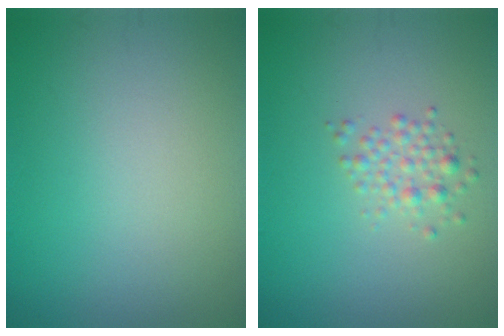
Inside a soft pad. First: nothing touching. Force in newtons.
{"total": 1.9, "press": 1.9, "slide": 0.1}